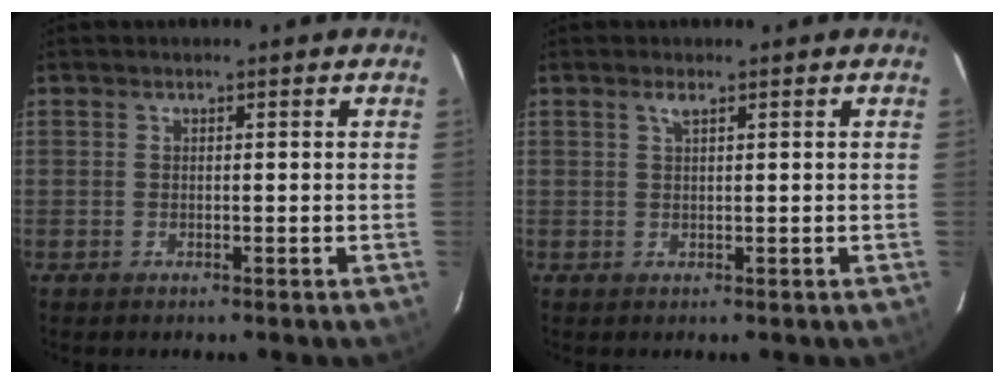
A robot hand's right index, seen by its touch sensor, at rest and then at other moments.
{"total": 0.9, "force": [0.6, 0.1, 0.7], "torque": [-0.016, 0.003, 0.011]}